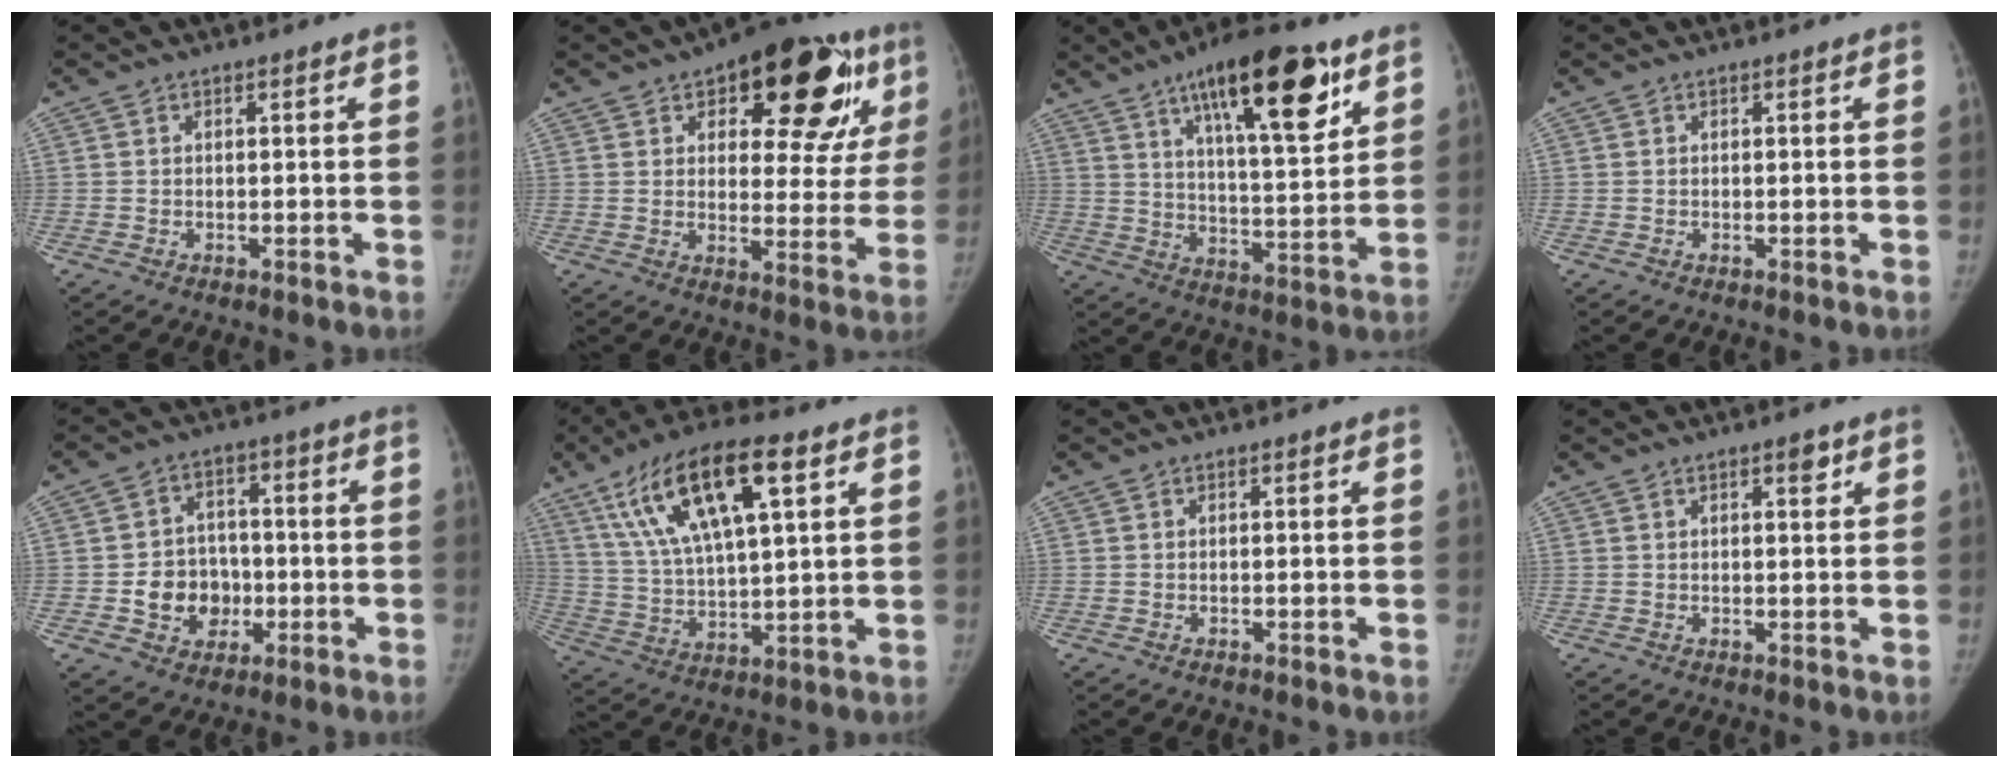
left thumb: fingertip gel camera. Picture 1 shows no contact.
{"total": 22.6, "force": [10.6, 10.8, 16.8], "torque": [-0.172, -0.007, 0.141]}
{"total": 20.3, "force": [11.0, 6.0, 16.0], "torque": [-0.217, -0.044, 0.173]}
{"total": 0.0}
{"total": 10.2, "force": [-2.0, 8.8, 4.7], "torque": [-0.032, 0.023, -0.030]}
{"total": 19.0, "force": [8.8, 6.4, 15.6], "torque": [-0.275, -0.008, 0.160]}
{"total": 0.0}
{"total": 1.9, "force": [1.1, 0.6, 1.4], "torque": [-0.014, -0.005, 0.016]}